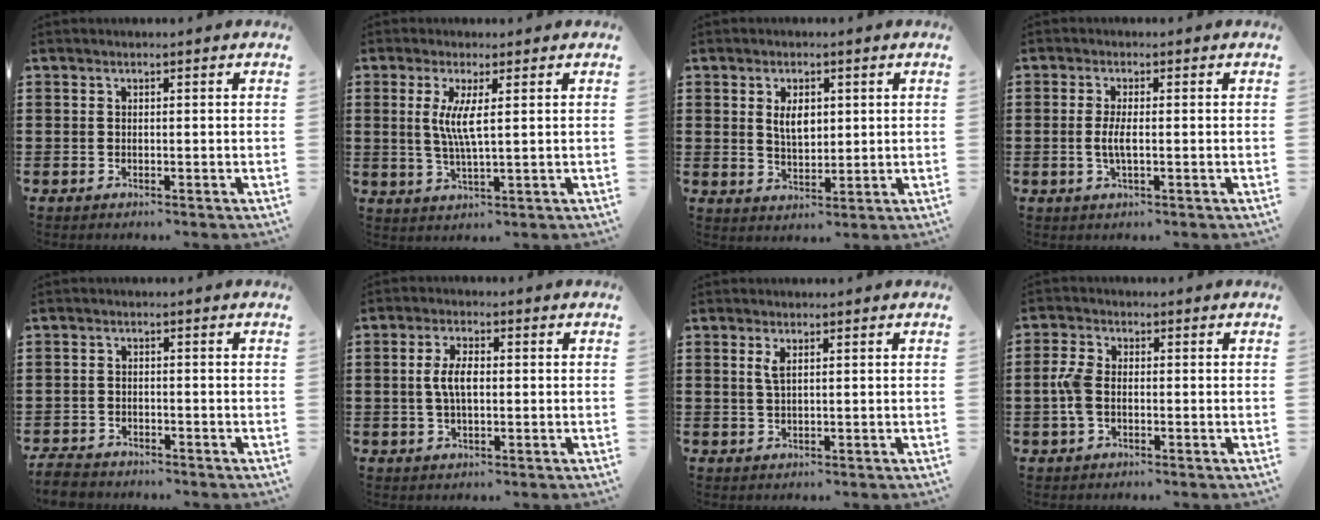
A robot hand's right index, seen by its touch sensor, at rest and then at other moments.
{"total": 4.9, "force": [0.9, 0.5, 4.8], "torque": [-0.102, -0.008, 0.010]}
{"total": 4.0, "force": [1.0, 2.2, 3.2], "torque": [-0.052, 0.001, 0.013]}
{"total": 2.9, "force": [-0.4, 0.7, 2.8], "torque": [-0.065, -0.006, -0.012]}
{"total": 2.6, "force": [-2.5, 0.5, 0.4], "torque": [-0.019, -0.004, -0.054]}
{"total": 4.5, "force": [0.1, 1.9, 4.1], "torque": [-0.096, 0.000, -0.006]}
{"total": 1.8, "force": [0.8, 0.5, 1.6], "torque": [-0.034, 0.002, 0.012]}
{"total": 4.3, "force": [-0.6, 2.6, 3.4], "torque": [-0.094, -0.005, -0.019]}